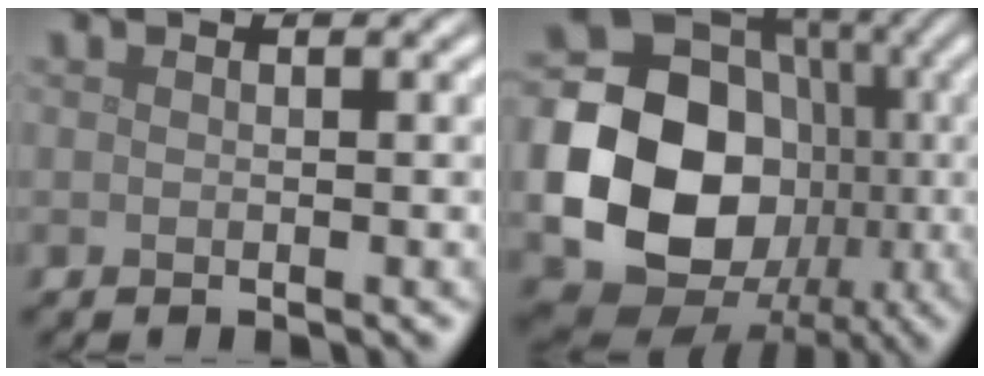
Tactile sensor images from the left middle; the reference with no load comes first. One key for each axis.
{"total": 20.9, "fx": -2.8, "fy": 18.4, "fz": 9.5, "tx": -0.182, "ty": -0.022, "tz": -0.082}